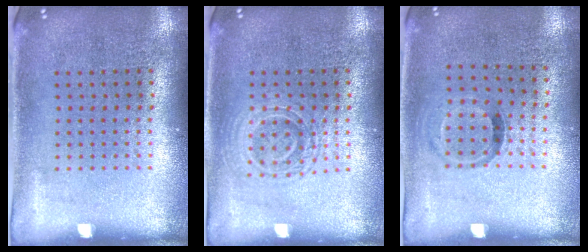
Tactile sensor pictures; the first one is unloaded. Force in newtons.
{"total": 1.4, "press": 1.3, "slide": 0.3}
{"total": 0.8, "press": 0.5, "slide": 0.6}